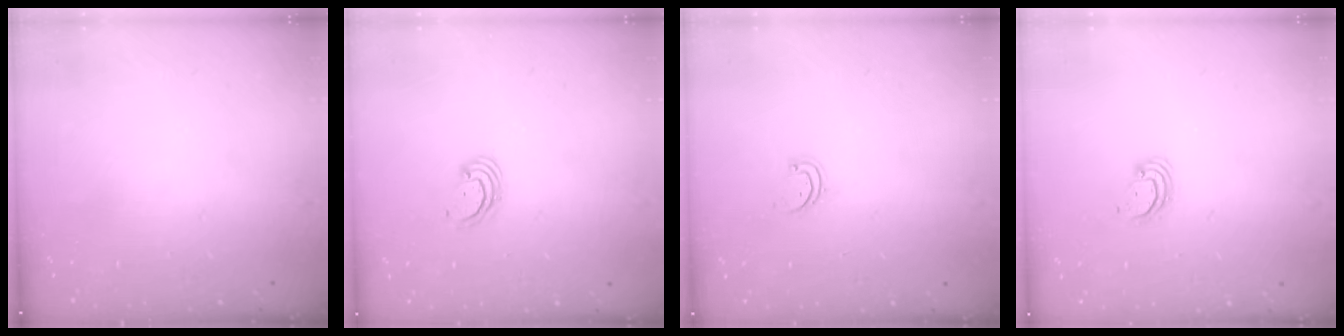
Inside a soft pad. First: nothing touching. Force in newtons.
{"total": 2.6, "press": 2.6, "slide": 0.3}
{"total": 1.7, "press": 1.7, "slide": 0.3}
{"total": 2.9, "press": 2.9, "slide": 0.3}